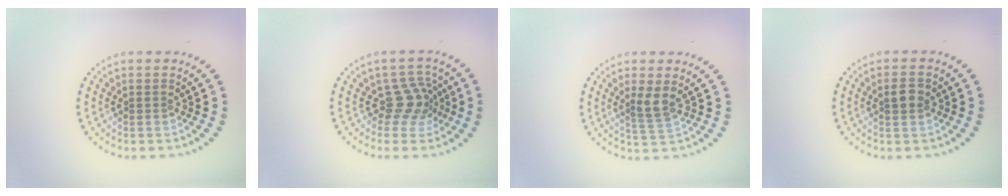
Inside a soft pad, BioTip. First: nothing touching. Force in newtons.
{"total": 2.9, "press": 2.2, "slide": 1.9}
{"total": 2.1, "press": 1.7, "slide": 1.3}
{"total": 1.7, "press": 1.7, "slide": 0.3}